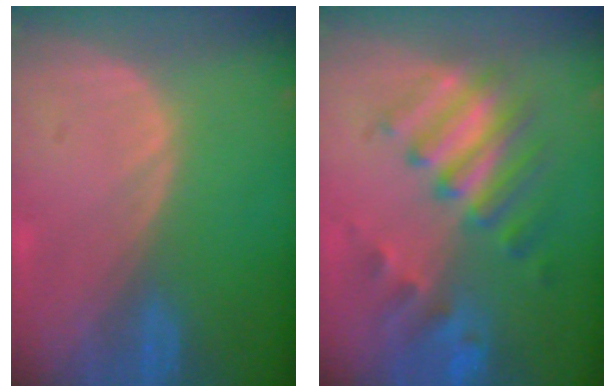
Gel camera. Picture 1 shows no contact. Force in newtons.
{"total": 8.8, "press": 8.1, "slide": 3.4}